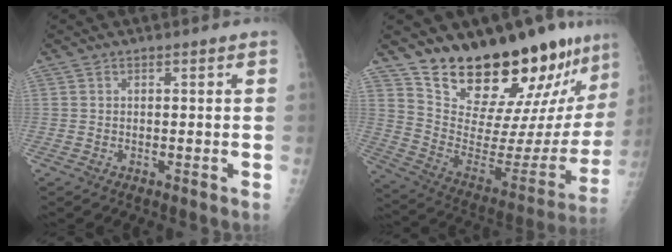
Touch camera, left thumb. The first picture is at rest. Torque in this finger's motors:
{"motor_torque": [1.87, 1.79, 1.23, -1.54, 0.31]}